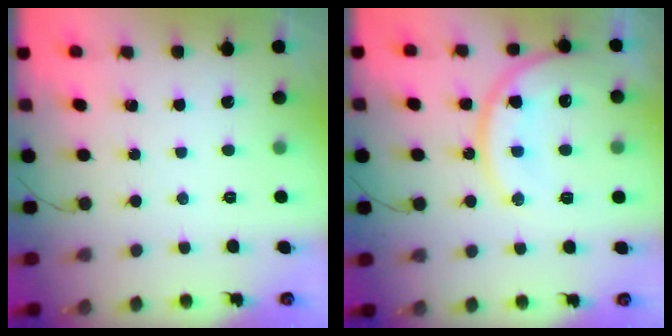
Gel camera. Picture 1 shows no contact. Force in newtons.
{"total": 15.7, "press": 15.7, "slide": 1.4}